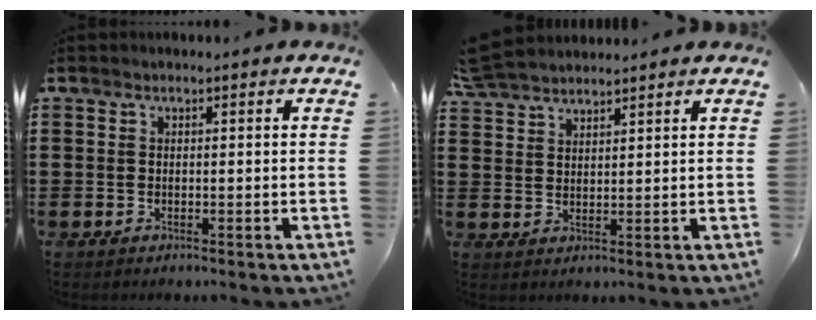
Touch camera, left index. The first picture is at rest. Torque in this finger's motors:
{"motor_torque": [0.84, -0.75, 0.52, 0.09]}